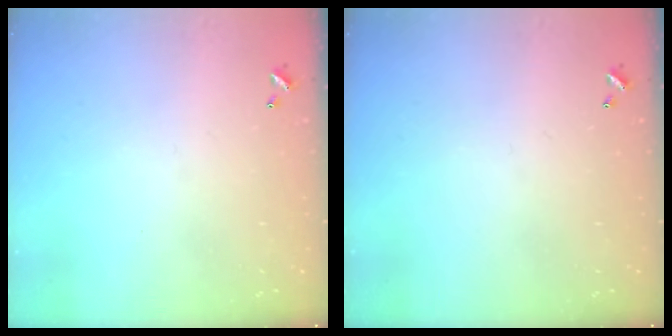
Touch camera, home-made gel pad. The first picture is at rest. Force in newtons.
{"total": 0.0}